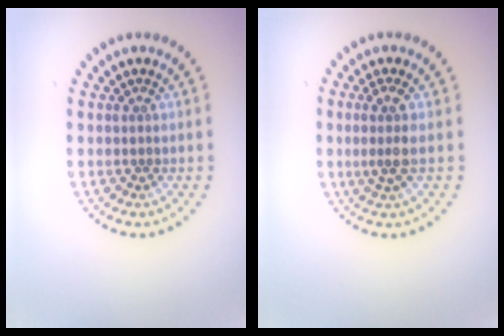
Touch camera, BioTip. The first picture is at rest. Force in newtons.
{"total": 2.2, "press": 1.8, "slide": 1.3}